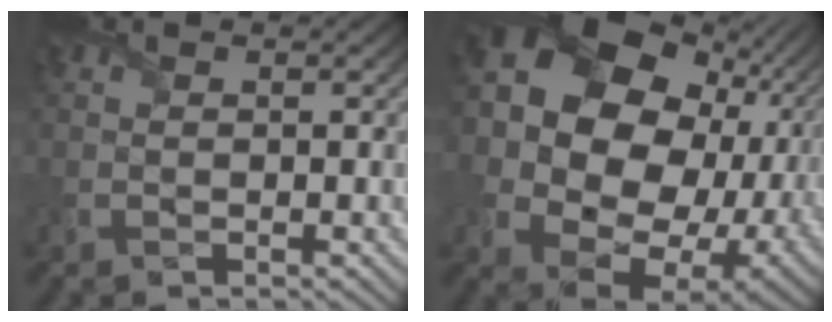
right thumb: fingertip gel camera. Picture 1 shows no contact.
{"total": 20.8, "force": [2.8, 16.7, 12.1], "torque": [-0.292, -0.009, 0.078]}